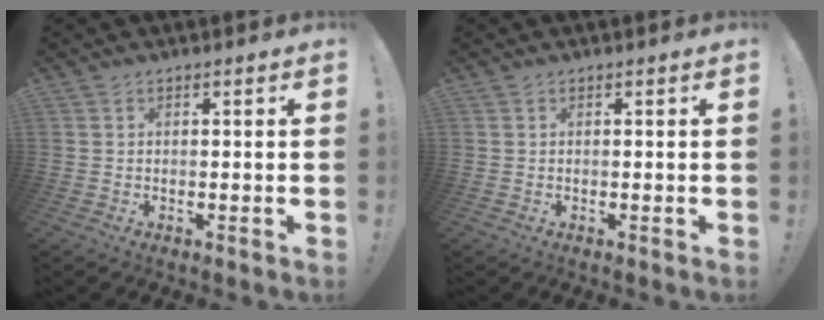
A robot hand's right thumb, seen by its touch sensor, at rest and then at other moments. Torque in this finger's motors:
{"motor_torque": [0.01, 0.01, 0.00, 0.00, 0.00]}